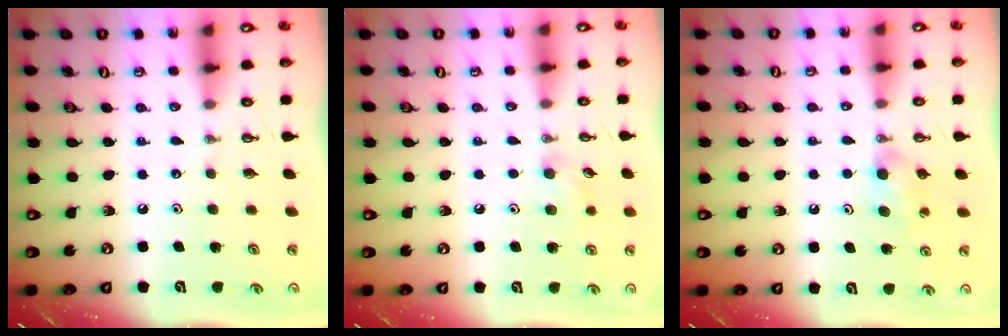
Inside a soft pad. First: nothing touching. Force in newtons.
{"total": 6.8, "press": 6.6, "slide": 1.5}
{"total": 5.9, "press": 4.2, "slide": 4.1}